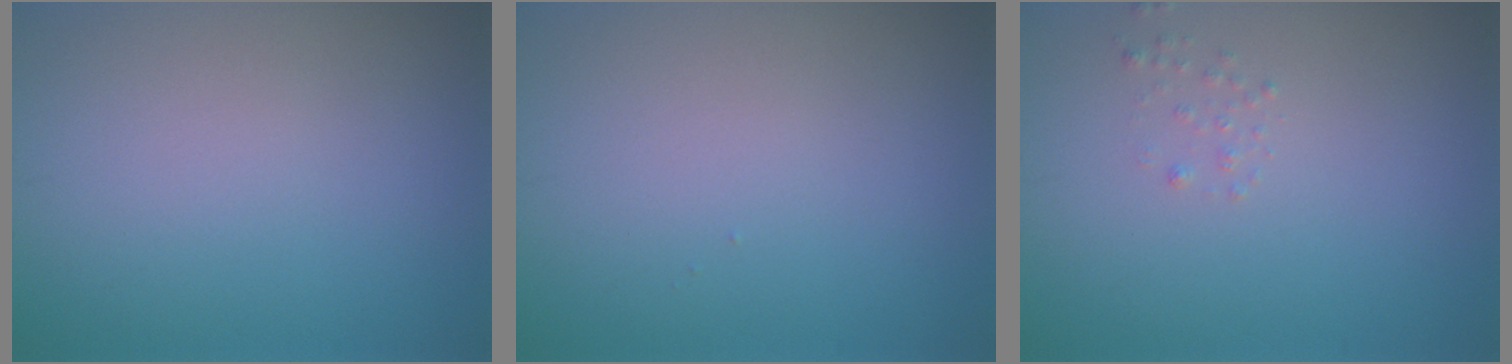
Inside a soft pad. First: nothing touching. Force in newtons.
{"total": 0.0}
{"total": 0.6, "press": 0.6, "slide": 0.0}